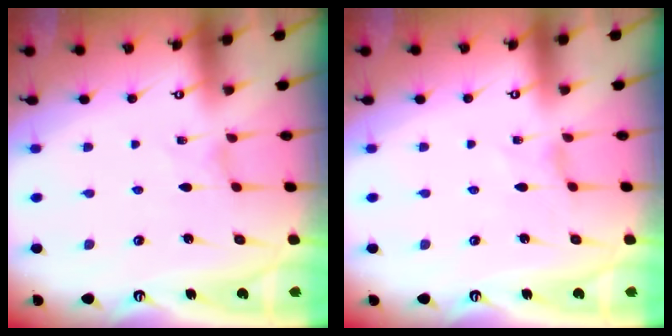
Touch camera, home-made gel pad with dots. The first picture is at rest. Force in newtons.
{"total": 0.0}